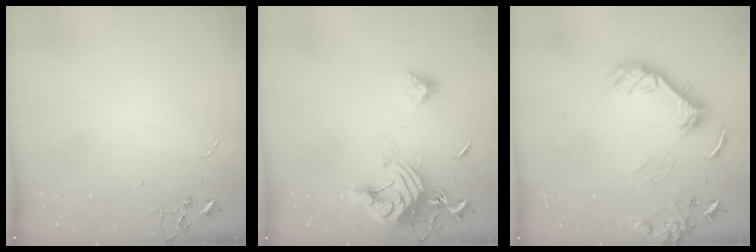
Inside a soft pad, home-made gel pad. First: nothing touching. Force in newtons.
{"total": 14.6, "press": 14.5, "slide": 1.8}
{"total": 13.9, "press": 13.9, "slide": 0.3}